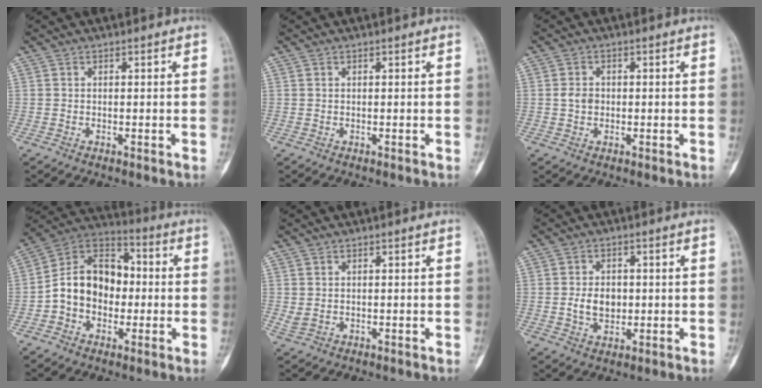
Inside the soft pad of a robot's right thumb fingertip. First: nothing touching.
{"total": 0.0}
{"total": 2.4, "force": [0.0, 2.0, 1.3], "torque": [-0.012, 0.006, -0.002]}
{"total": 14.4, "force": [-1.3, 10.9, 9.4], "torque": [-0.123, 0.043, -0.036]}
{"total": 1.3, "force": [0.1, 1.0, 0.9], "torque": [-0.022, 0.002, 0.005]}
{"total": 5.4, "force": [-0.2, 3.9, 3.7], "torque": [-0.051, -0.001, -0.001]}